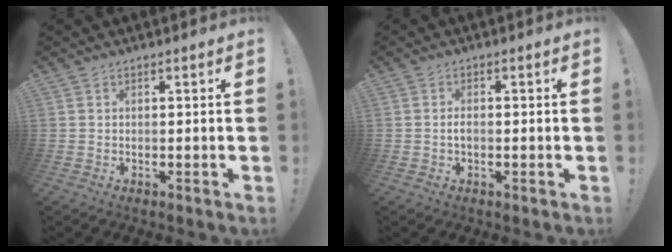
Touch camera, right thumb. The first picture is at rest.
{"total": 2.6, "force": [-0.6, 1.2, 2.2], "torque": [-0.047, 0.002, -0.014]}